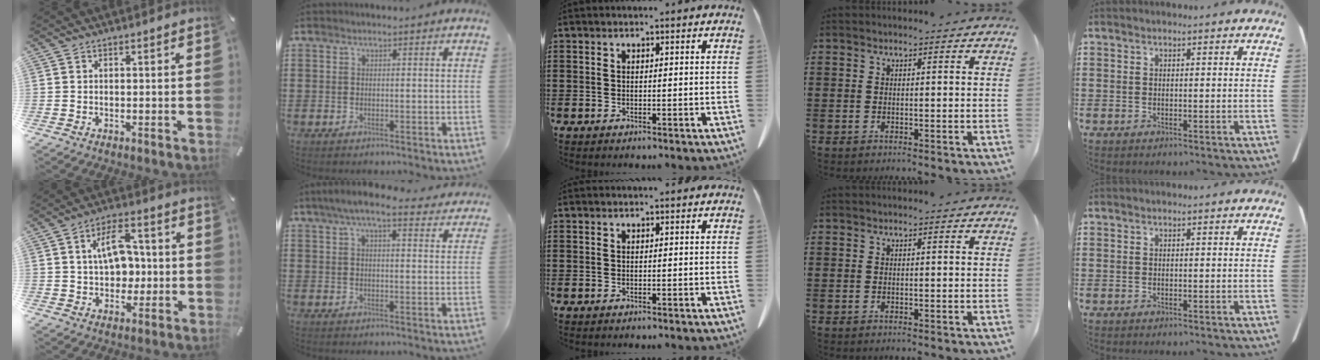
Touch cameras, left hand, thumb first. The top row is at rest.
{"thumb": {"total": 10.6, "force": [1.0, 7.5, 7.3], "torque": [-0.111, 0.006, 0.016]}, "index": {"total": 6.6, "force": [5.4, 0.7, 3.8], "torque": [-0.087, -0.011, 0.096]}}